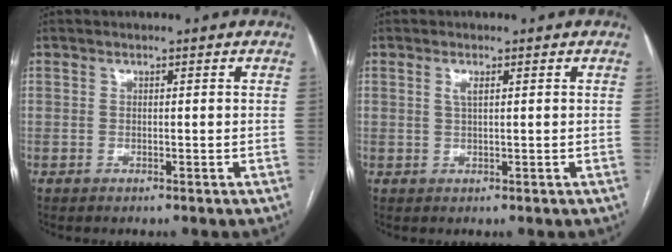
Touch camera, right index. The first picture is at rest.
{"total": 1.4, "force": [0.6, 0.2, 1.3], "torque": [-0.030, 0.001, 0.010]}